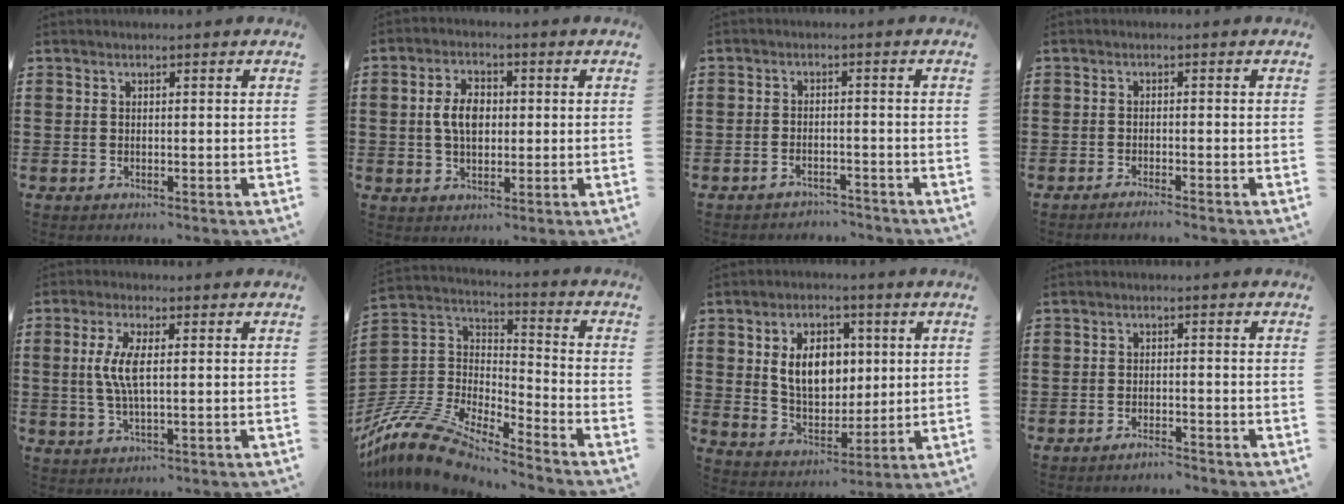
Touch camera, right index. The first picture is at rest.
{"total": 5.4, "force": [0.2, 3.3, 4.2], "torque": [-0.095, 0.011, 0.000]}
{"total": 2.3, "force": [-2.2, 0.5, 0.1], "torque": [-0.008, 0.003, -0.047]}
{"total": 1.4, "force": [-1.3, -0.2, 0.3], "torque": [-0.005, 0.001, -0.026]}
{"total": 5.6, "force": [0.5, 1.7, 5.3], "torque": [-0.123, -0.004, 0.000]}
{"total": 11.6, "force": [-10.6, 2.3, 4.0], "torque": [-0.107, 0.012, -0.222]}
{"total": 8.9, "force": [1.8, 6.1, 6.2], "torque": [-0.123, 0.010, 0.026]}
{"total": 1.8, "force": [-1.7, 0.1, 0.4], "torque": [-0.011, 0.003, -0.034]}